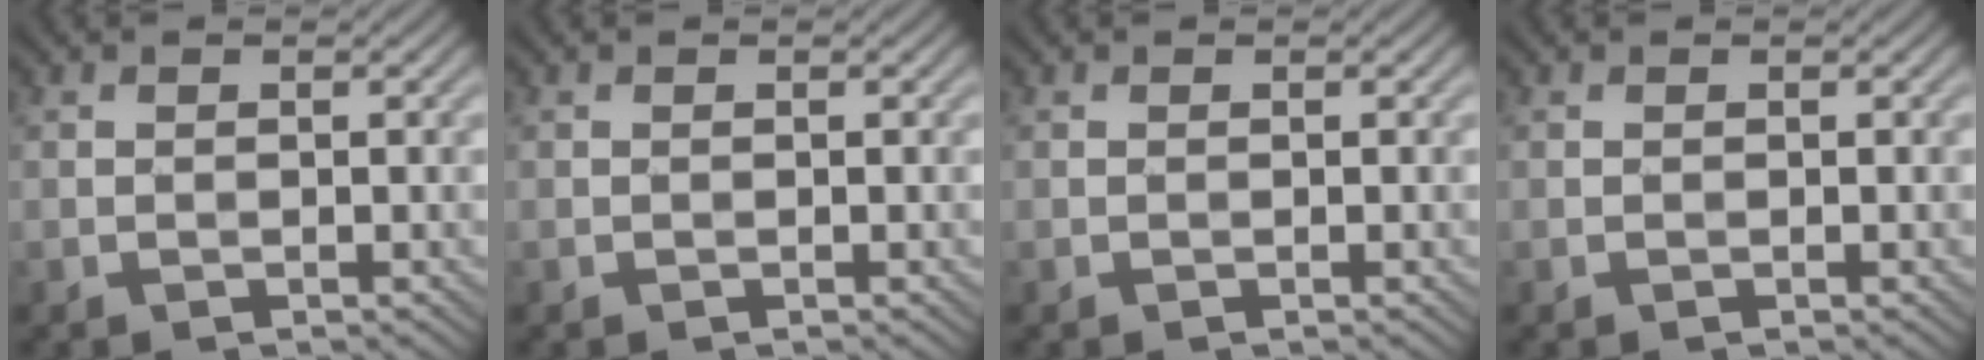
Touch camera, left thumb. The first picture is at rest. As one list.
[{"total": 0.0}, {"total": 0.0}, {"total": 0.0}]